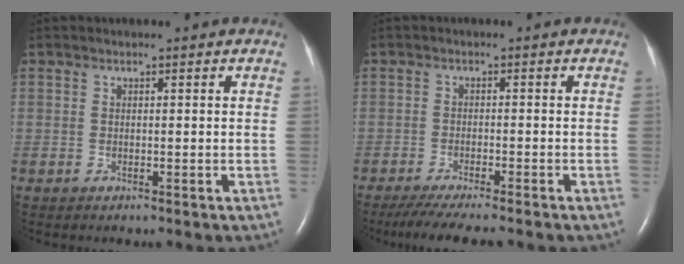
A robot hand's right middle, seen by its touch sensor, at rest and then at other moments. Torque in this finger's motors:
{"motor_torque": [0.66, -0.62, 0.11, 0.03]}